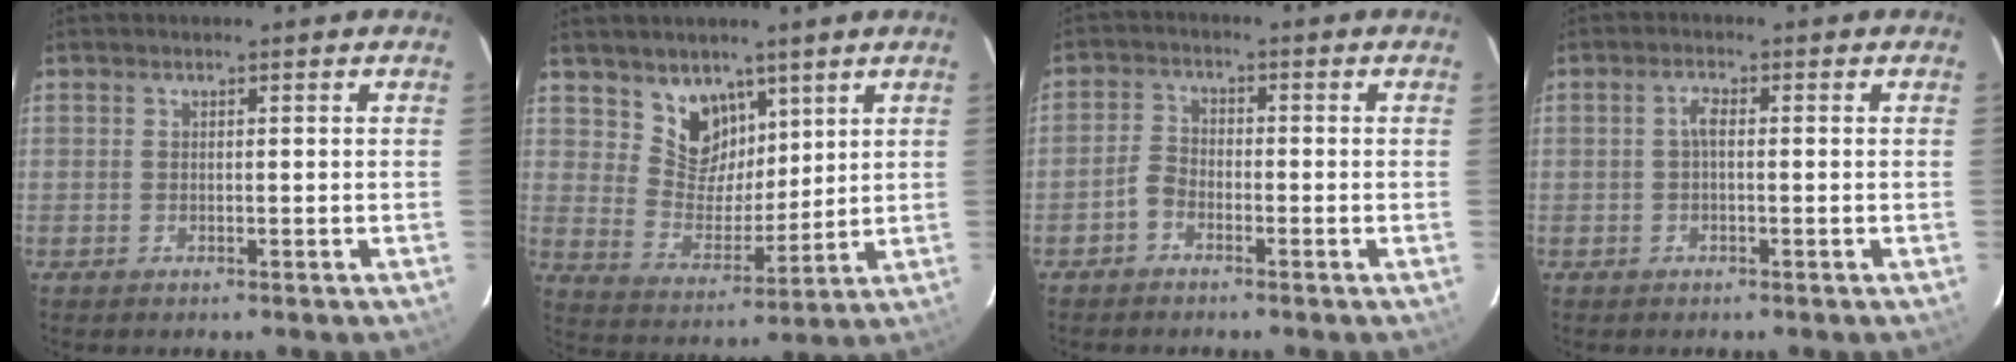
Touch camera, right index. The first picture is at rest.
{"total": 8.9, "force": [5.9, 6.2, 2.5], "torque": [-0.038, -0.004, 0.120]}
{"total": 3.0, "force": [-2.1, 1.7, 1.3], "torque": [-0.030, 0.009, -0.044]}
{"total": 1.8, "force": [-0.2, 0.7, 1.6], "torque": [-0.034, 0.008, -0.005]}